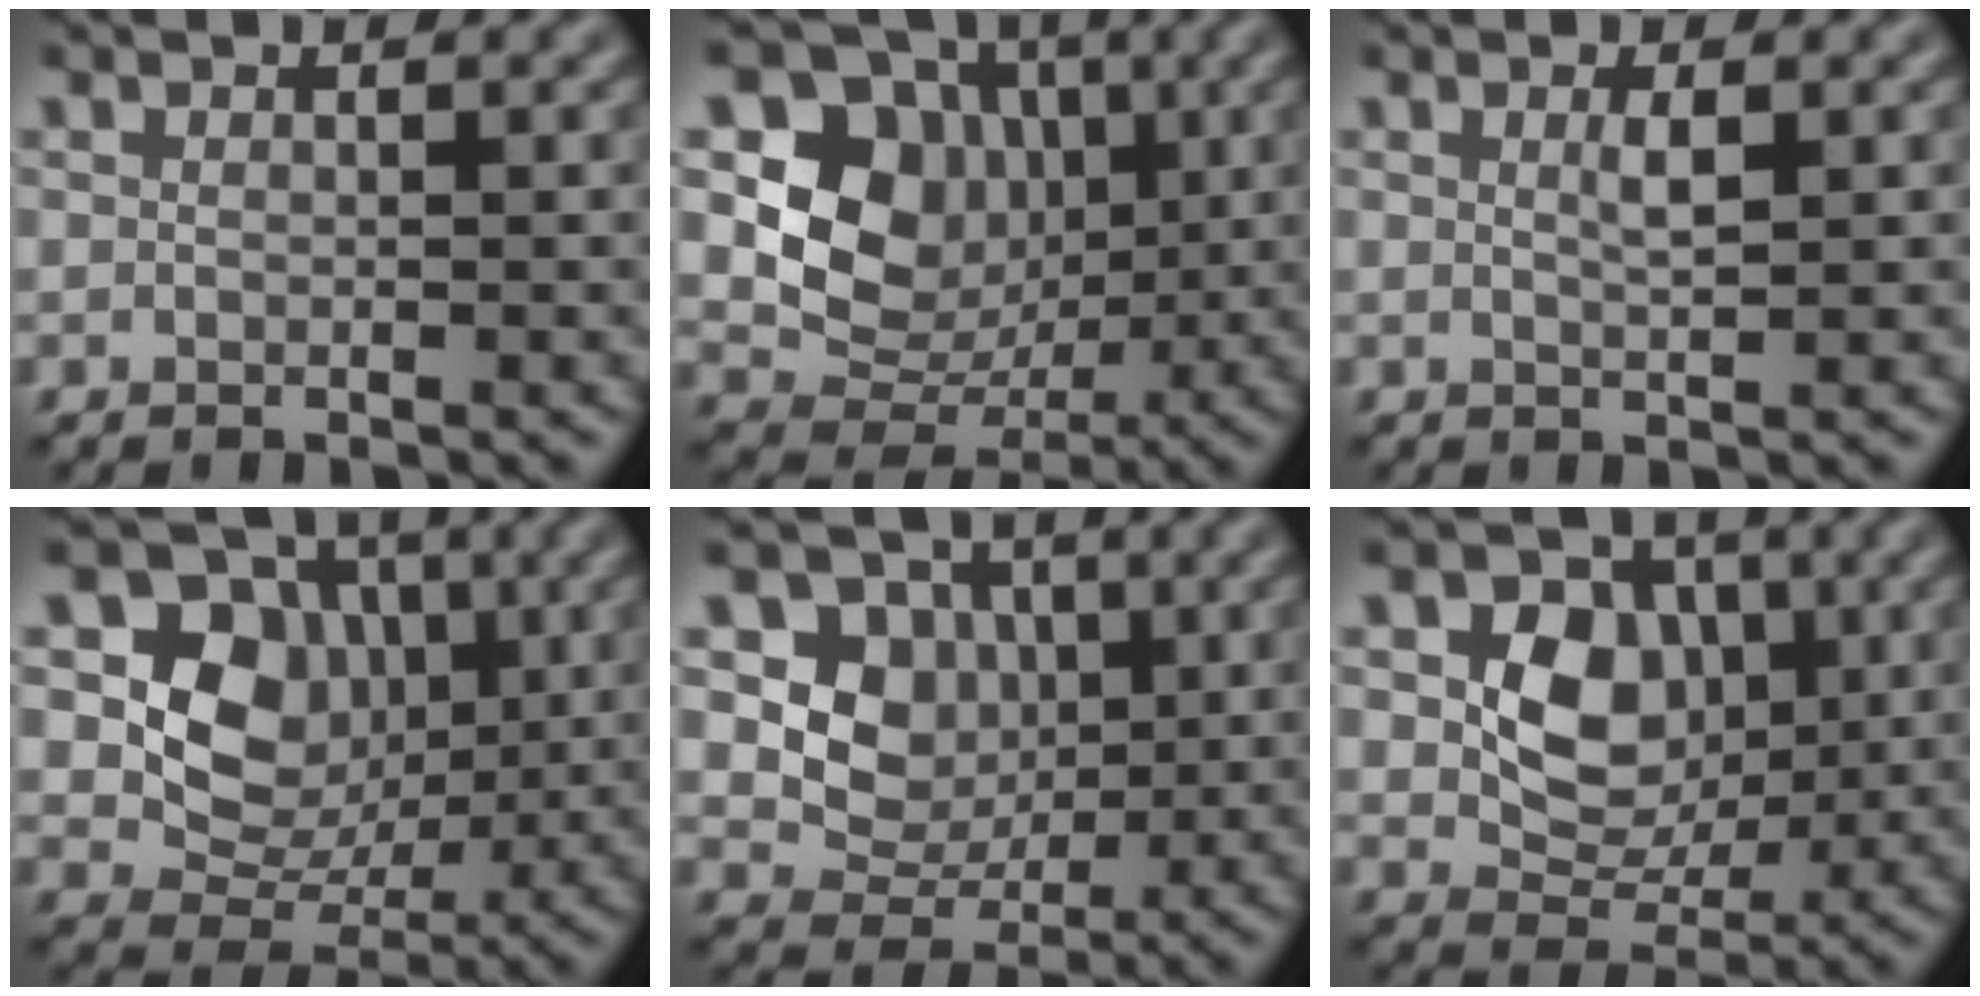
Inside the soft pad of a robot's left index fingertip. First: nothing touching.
{"total": 7.6, "force": [1.3, 6.4, 3.7], "torque": [-0.051, -0.008, 0.017]}
{"total": 1.3, "force": [0.4, 0.2, 1.2], "torque": [-0.024, 0.002, 0.006]}
{"total": 6.7, "force": [1.1, 5.6, 3.5], "torque": [-0.047, -0.005, 0.010]}
{"total": 5.1, "force": [0.8, 4.4, 2.3], "torque": [-0.032, -0.003, 0.006]}
{"total": 5.9, "force": [0.9, 4.6, 3.6], "torque": [-0.055, -0.001, 0.010]}